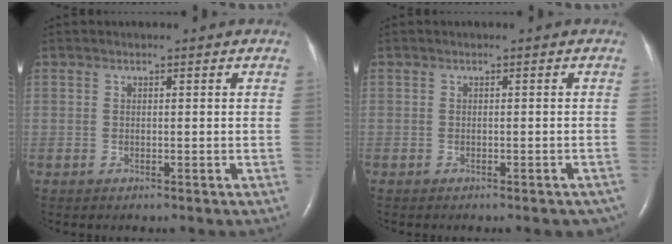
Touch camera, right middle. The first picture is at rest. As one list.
[{"total": 4.2, "force": [-3.7, 1.2, 1.6], "torque": [-0.007, -0.004, -0.035]}]